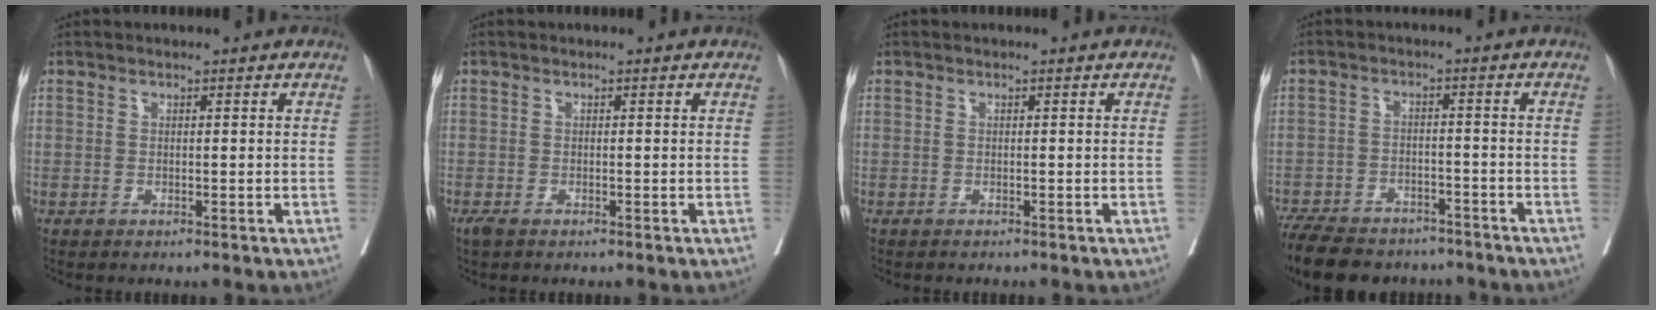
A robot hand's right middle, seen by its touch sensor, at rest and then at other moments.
{"total": 1.3, "force": [-0.9, 0.4, 0.8], "torque": [-0.018, -0.006, -0.016]}
{"total": 0.7, "force": [-0.6, 0.2, 0.2], "torque": [-0.004, -0.001, -0.011]}
{"total": 16.0, "force": [-13.4, 6.3, 6.2], "torque": [-0.148, -0.008, -0.192]}